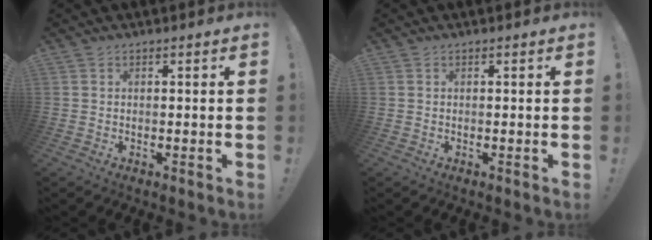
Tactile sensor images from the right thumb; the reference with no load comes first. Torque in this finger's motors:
{"motor_torque": [-0.35, -0.08, 0.04, -0.11, -0.04]}